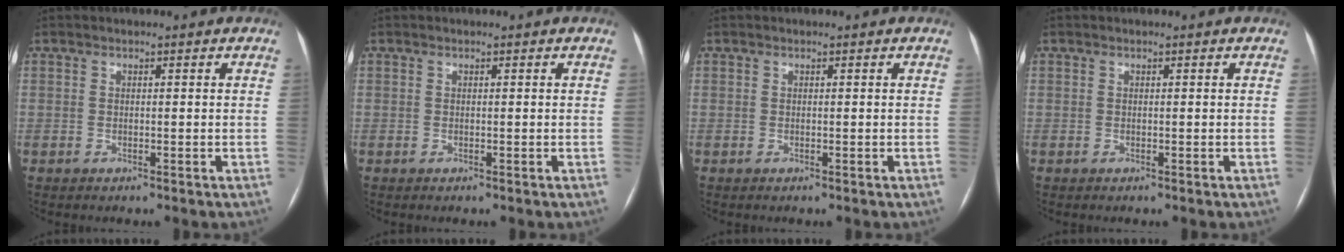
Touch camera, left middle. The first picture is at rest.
{"total": 0.0}
{"total": 0.0}
{"total": 0.0}